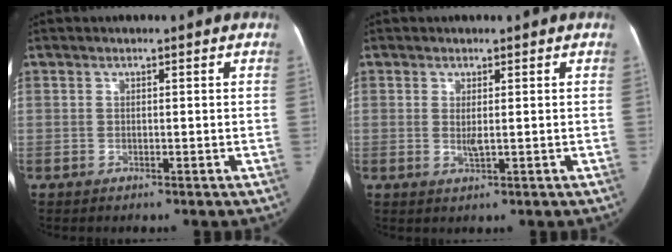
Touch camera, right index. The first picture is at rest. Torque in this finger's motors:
{"motor_torque": [-0.03, -0.01, -0.02, 0.01]}